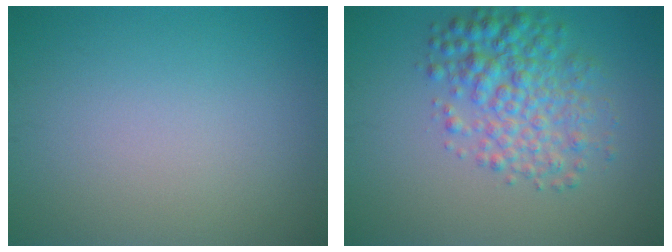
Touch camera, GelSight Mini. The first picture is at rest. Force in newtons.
{"total": 4.9, "press": 4.9, "slide": 0.1}